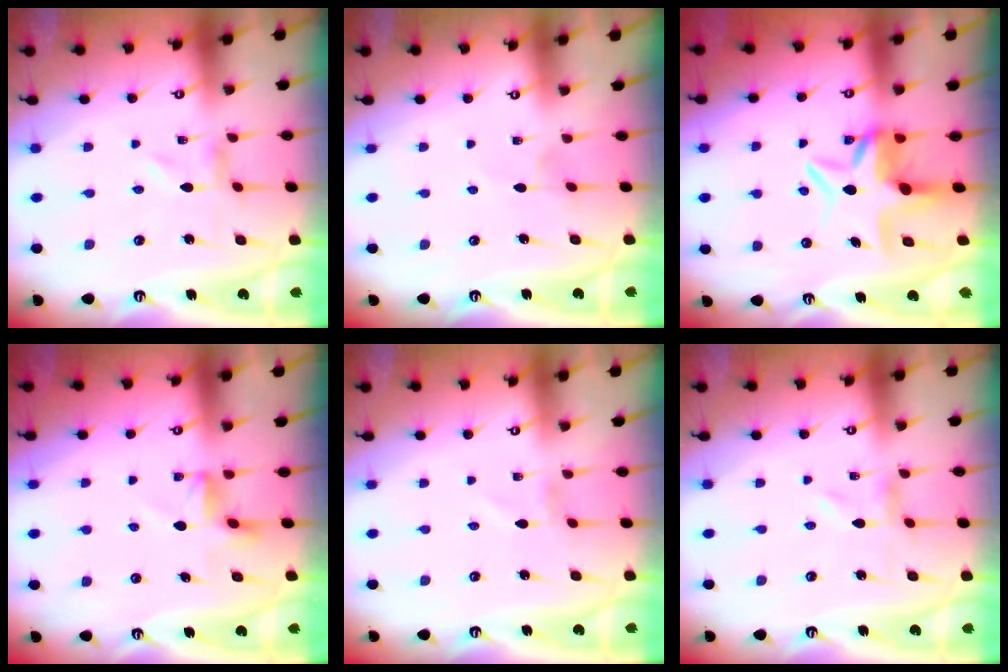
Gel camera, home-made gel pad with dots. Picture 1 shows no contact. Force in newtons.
{"total": 1.9, "press": 1.9, "slide": 0.4}
{"total": 6.8, "press": 6.8, "slide": 0.8}
{"total": 3.6, "press": 3.2, "slide": 1.6}
{"total": 1.1, "press": 1.1, "slide": 0.1}
{"total": 0.0}